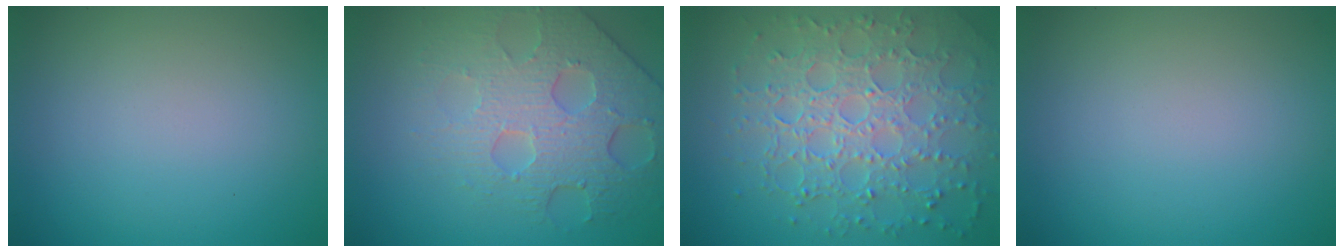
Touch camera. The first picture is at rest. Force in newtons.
{"total": 5.2, "press": 4.6, "slide": 2.3}
{"total": 7.7, "press": 5.7, "slide": 5.1}
{"total": 0.0}